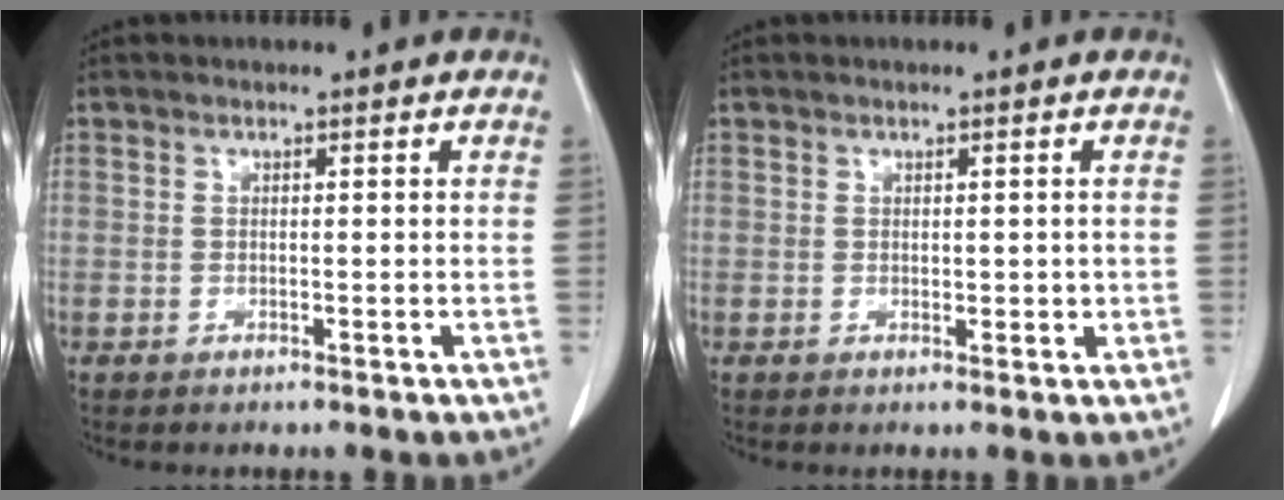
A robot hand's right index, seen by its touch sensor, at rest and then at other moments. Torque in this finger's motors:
{"motor_torque": [-0.07, 0.03, 0.04, 0.00]}